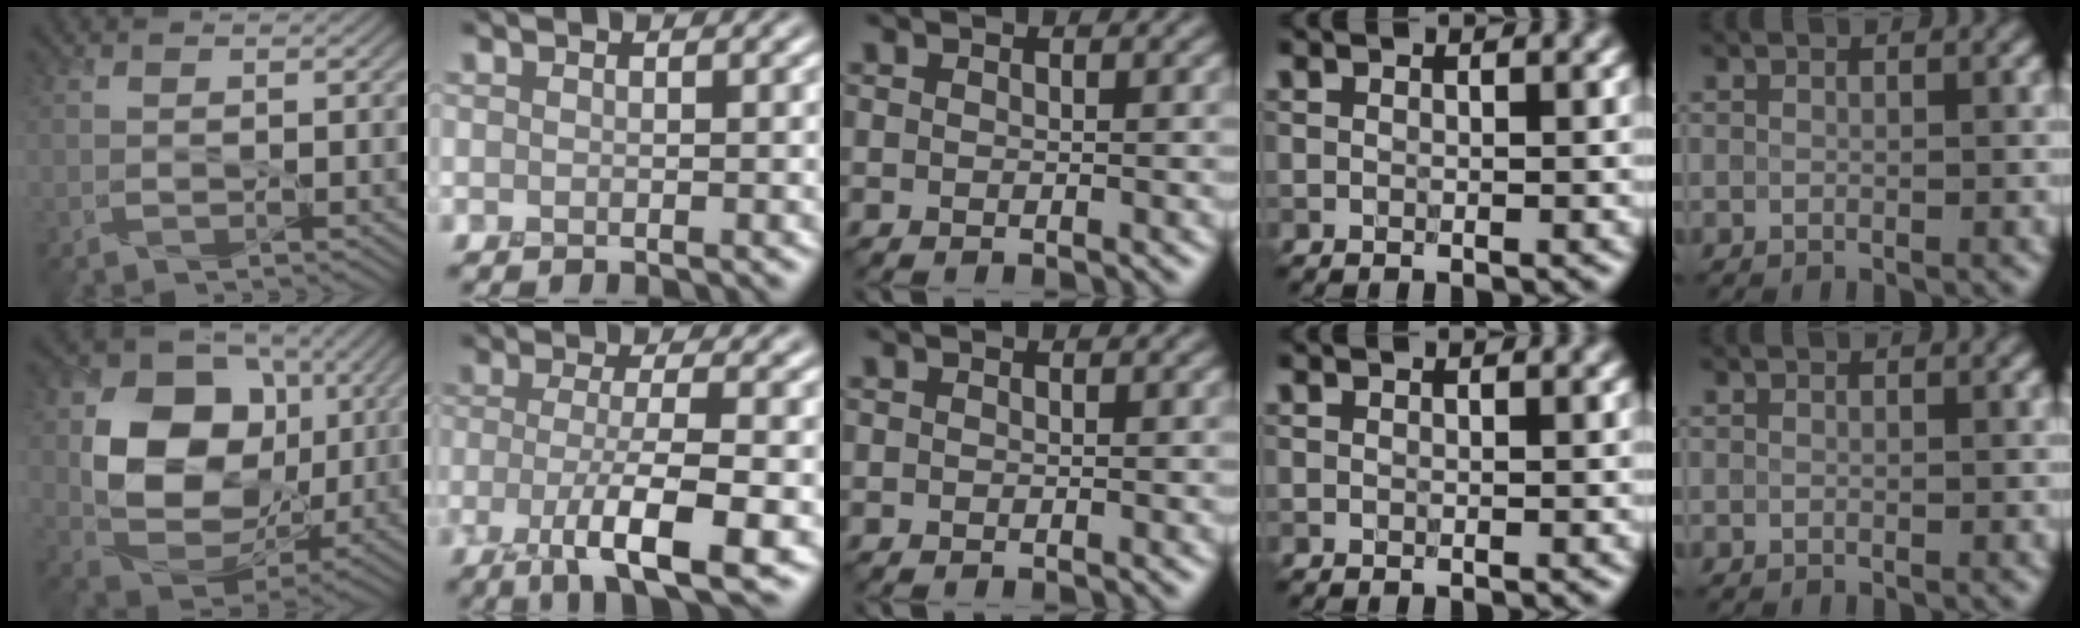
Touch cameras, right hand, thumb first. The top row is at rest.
{"thumb": {"total": 14.4, "force": [2.1, 11.4, 8.5], "torque": [-0.159, -0.006, 0.036]}, "index": {"total": 6.6, "force": [-2.5, 1.4, 6.0], "torque": [-0.100, 0.001, -0.049]}}